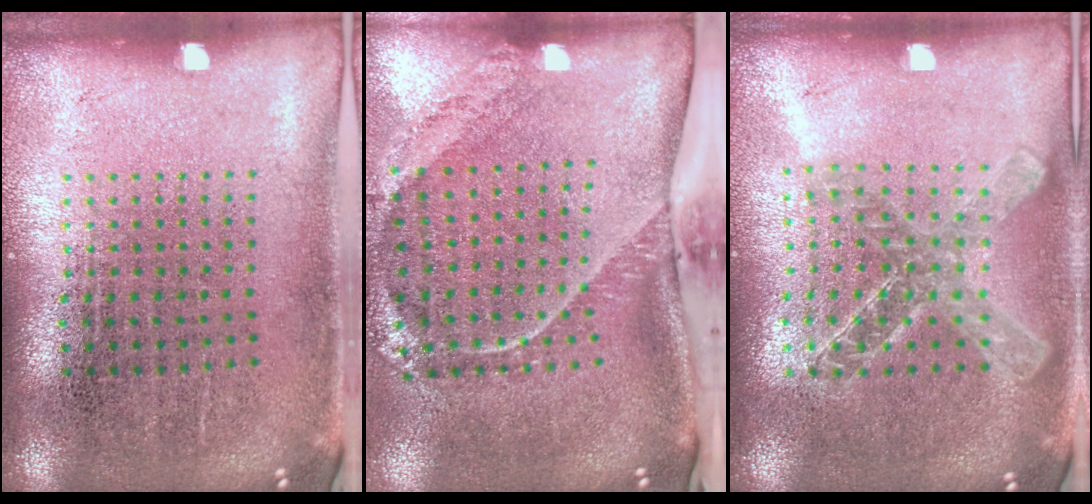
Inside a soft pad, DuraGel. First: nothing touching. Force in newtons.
{"total": 2.7, "press": 1.8, "slide": 2.0}
{"total": 1.6, "press": 1.4, "slide": 0.7}